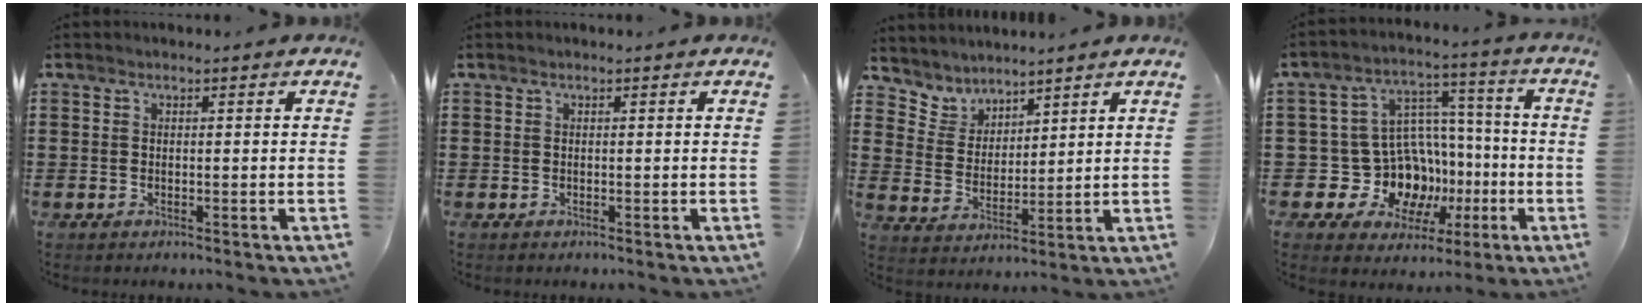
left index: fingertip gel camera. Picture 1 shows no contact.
{"total": 0.0}
{"total": 4.9, "force": [4.3, 2.2, 0.0], "torque": [-0.027, -0.015, 0.081]}
{"total": 13.0, "force": [-2.7, 11.6, 5.3], "torque": [-0.143, 0.004, -0.025]}